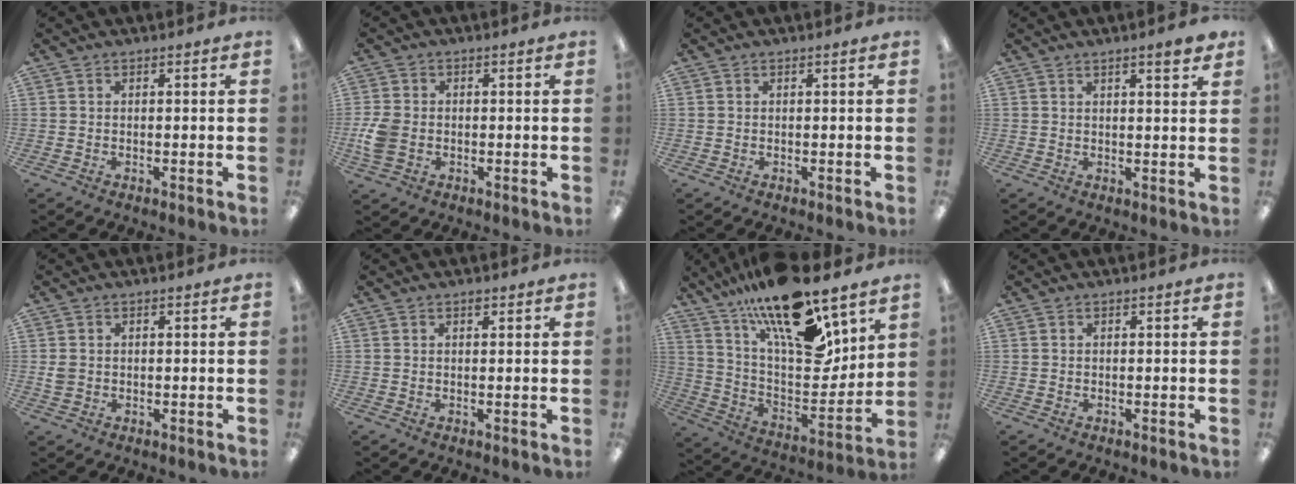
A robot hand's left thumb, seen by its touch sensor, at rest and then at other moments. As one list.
[{"total": 6.2, "force": [-1.1, 4.8, 3.7], "torque": [-0.072, 0.004, -0.019]}, {"total": 0.0}, {"total": 3.5, "force": [2.5, 0.4, 2.3], "torque": [-0.026, -0.011, 0.038]}, {"total": 2.2, "force": [0.0, 1.9, 1.0], "torque": [-0.010, 0.002, -0.002]}, {"total": 1.3, "force": [0.9, 0.7, 0.7], "torque": [0.002, -0.005, 0.012]}, {"total": 22.3, "force": [16.3, 7.2, 13.5], "torque": [-0.244, -0.105, 0.277]}, {"total": 0.0}]